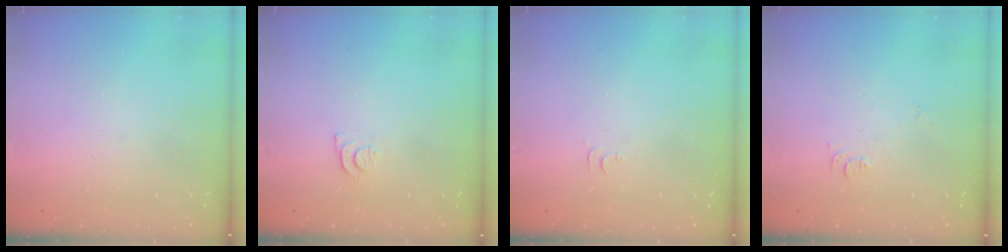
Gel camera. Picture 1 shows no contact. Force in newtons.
{"total": 5.2, "press": 5.2, "slide": 0.6}
{"total": 3.5, "press": 3.5, "slide": 0.4}
{"total": 6.0, "press": 5.9, "slide": 0.7}